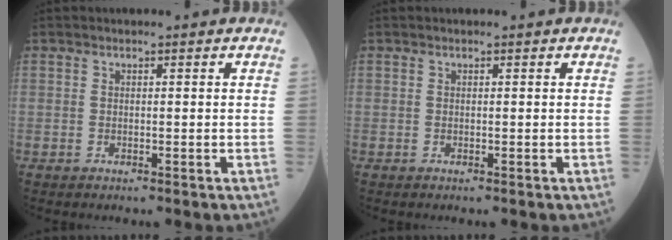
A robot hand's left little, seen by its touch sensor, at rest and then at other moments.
{"total": 0.0}